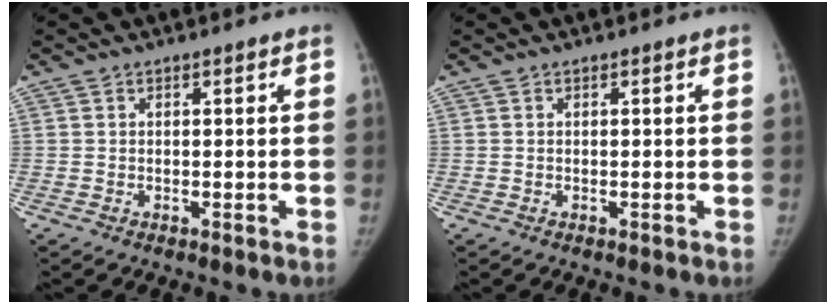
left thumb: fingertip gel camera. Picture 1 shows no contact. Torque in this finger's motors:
{"motor_torque": [0.00, 0.00, 0.02, 0.01, -0.01]}